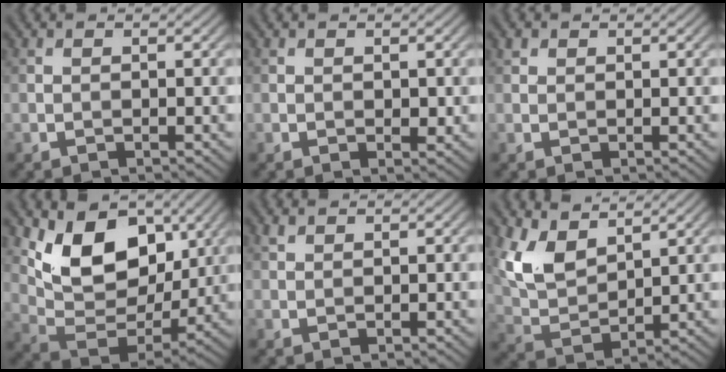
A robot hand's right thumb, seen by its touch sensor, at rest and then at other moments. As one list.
[{"total": 0.9, "force": [0.1, 0.6, 0.7], "torque": [-0.010, -0.003, 0.005]}, {"total": 1.0, "force": [0.7, 0.6, 0.3], "torque": [-0.005, 0.002, 0.012]}, {"total": 11.6, "force": [5.2, 7.3, 7.4], "torque": [-0.144, -0.019, 0.095]}, {"total": 0.9, "force": [0.7, 0.3, 0.4], "torque": [-0.012, 0.002, 0.016]}, {"total": 8.0, "force": [4.7, 3.9, 5.2], "torque": [-0.124, 0.000, 0.098]}]